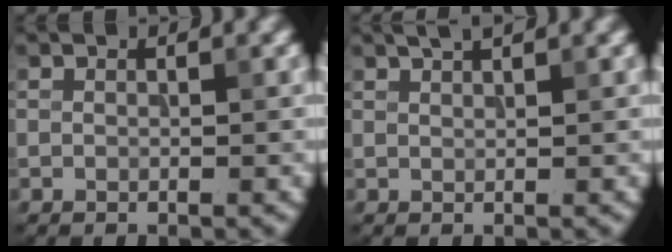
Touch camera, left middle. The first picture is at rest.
{"total": 1.7, "force": [1.3, 0.4, 1.0], "torque": [-0.007, 0.005, 0.013]}